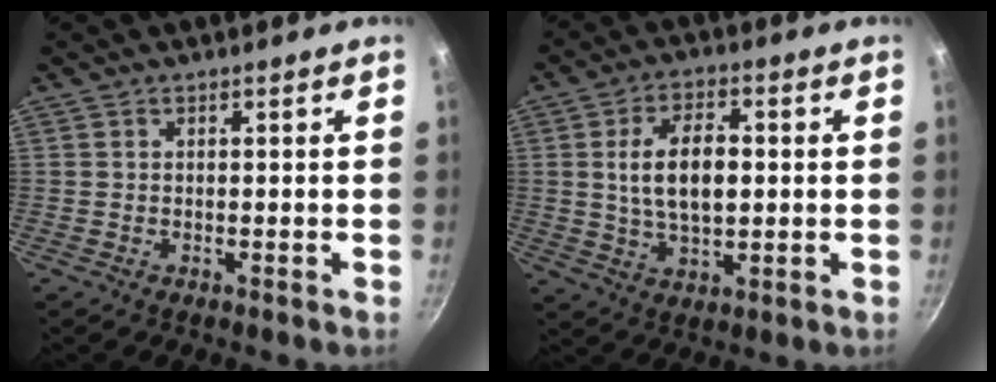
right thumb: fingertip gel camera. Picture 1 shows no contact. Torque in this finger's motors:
{"motor_torque": [-0.98, 1.02, 0.40, 0.49, 0.30]}